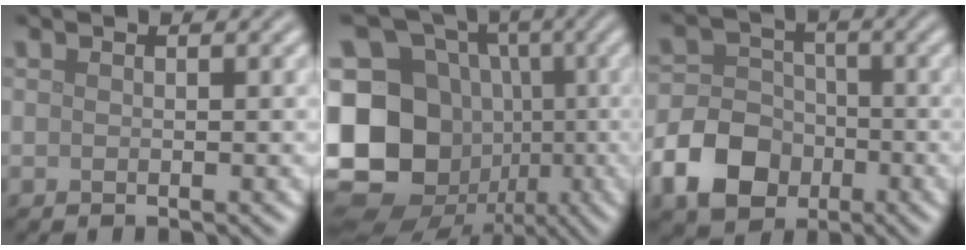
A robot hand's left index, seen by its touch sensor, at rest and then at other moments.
{"total": 18.8, "force": [-2.8, 16.7, 8.3], "torque": [-0.203, 0.009, -0.082]}
{"total": 6.7, "force": [-2.9, 5.2, 3.1], "torque": [-0.051, 0.000, -0.069]}